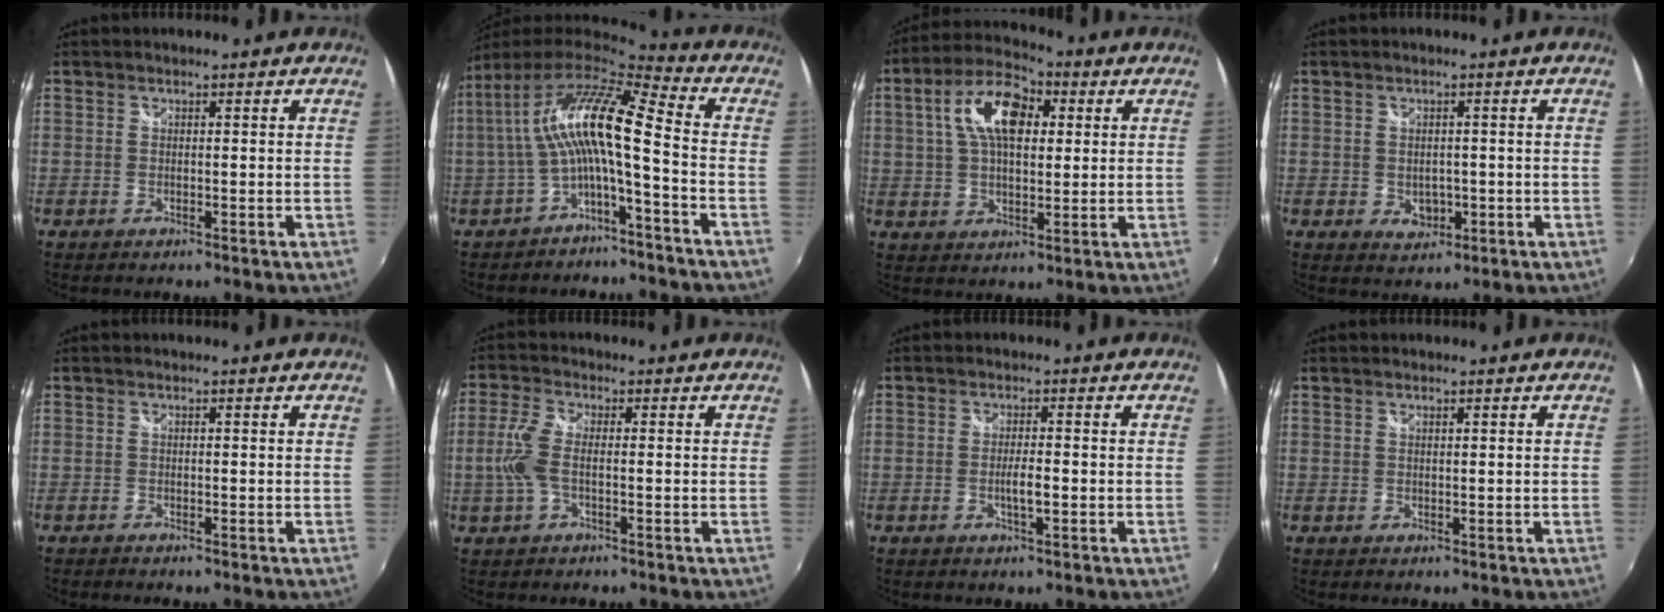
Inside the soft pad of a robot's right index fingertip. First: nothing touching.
{"total": 12.6, "force": [-0.3, 1.4, 12.5], "torque": [-0.241, 0.020, -0.010]}
{"total": 12.4, "force": [3.4, 6.5, 10.0], "torque": [-0.182, 0.030, 0.053]}
{"total": 3.4, "force": [-0.6, 2.9, 1.8], "torque": [-0.031, -0.002, -0.003]}
{"total": 0.0}
{"total": 5.9, "force": [-0.8, 2.1, 5.4], "torque": [-0.122, 0.004, -0.015]}
{"total": 2.6, "force": [-0.7, 0.3, 2.5], "torque": [-0.045, 0.000, -0.011]}
{"total": 0.6, "force": [0.5, -0.1, 0.3], "torque": [-0.004, 0.002, 0.008]}